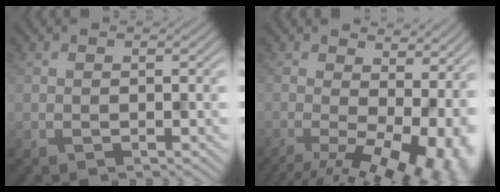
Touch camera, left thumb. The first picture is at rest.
{"total": 12.5, "force": [-2.5, 5.8, 10.8], "torque": [-0.139, -0.027, -0.006]}